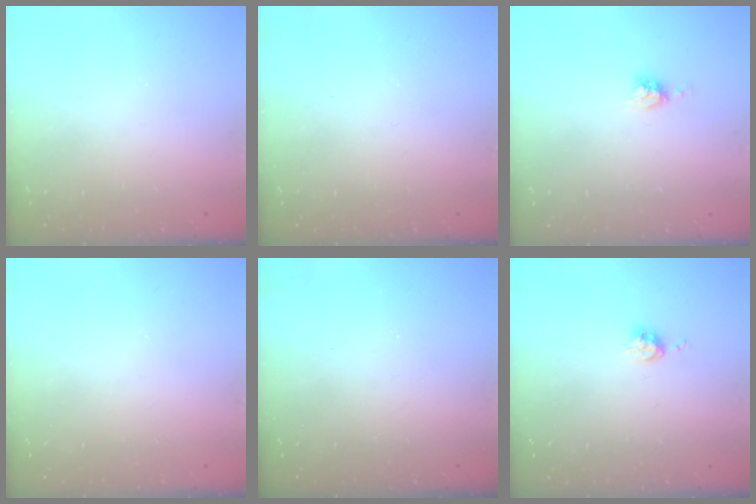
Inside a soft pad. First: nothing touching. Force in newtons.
{"total": 0.0}
{"total": 4.7, "press": 4.6, "slide": 0.4}
{"total": 0.0}
{"total": 0.0}
{"total": 4.2, "press": 4.1, "slide": 0.6}